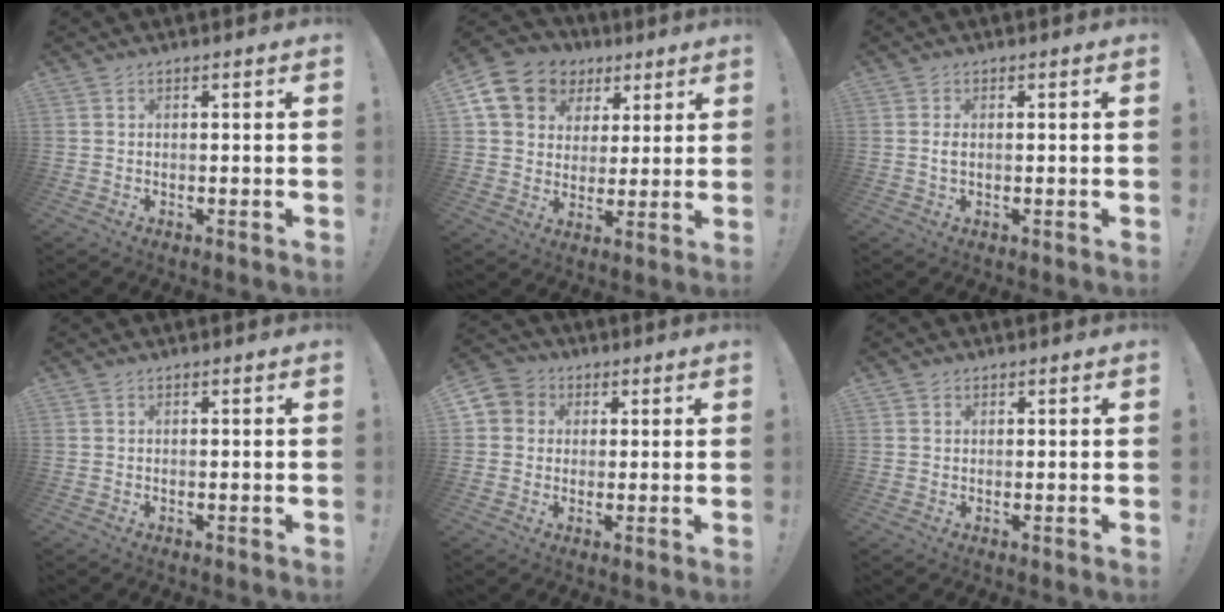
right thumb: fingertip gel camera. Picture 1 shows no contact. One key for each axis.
{"total": 14.0, "fx": 6.5, "fy": 10.9, "fz": 5.8, "tx": -0.082, "ty": -0.033, "tz": 0.134}
{"total": 1.5, "fx": 0.0, "fy": 0.7, "fz": 1.3, "tx": -0.028, "ty": 0.004, "tz": -0.002}
{"total": 0.0}
{"total": 5.2, "fx": 0.6, "fy": 5.0, "fz": 1.3, "tx": -0.019, "ty": 0.005, "tz": 0.014}
{"total": 0.9, "fx": 0.6, "fy": 0.7, "fz": 0.1, "tx": 0.004, "ty": -0.002, "tz": 0.010}